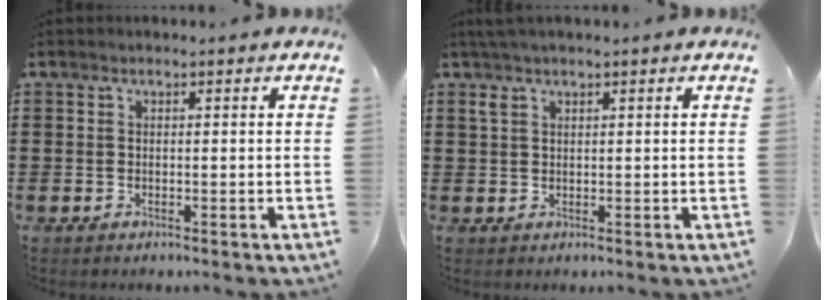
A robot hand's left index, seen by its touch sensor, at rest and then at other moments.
{"total": 2.1, "force": [1.3, 0.5, 1.5], "torque": [-0.034, 0.002, 0.024]}